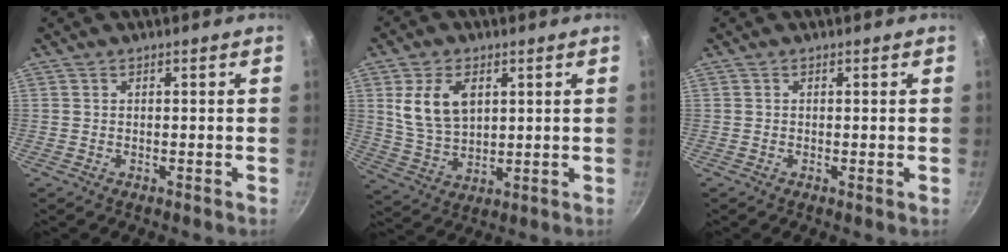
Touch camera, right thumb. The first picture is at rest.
{"total": 10.2, "force": [3.2, 6.4, 7.3], "torque": [-0.123, -0.012, 0.070]}
{"total": 0.7, "force": [-0.1, 0.1, 0.7], "torque": [-0.015, -0.004, -0.003]}